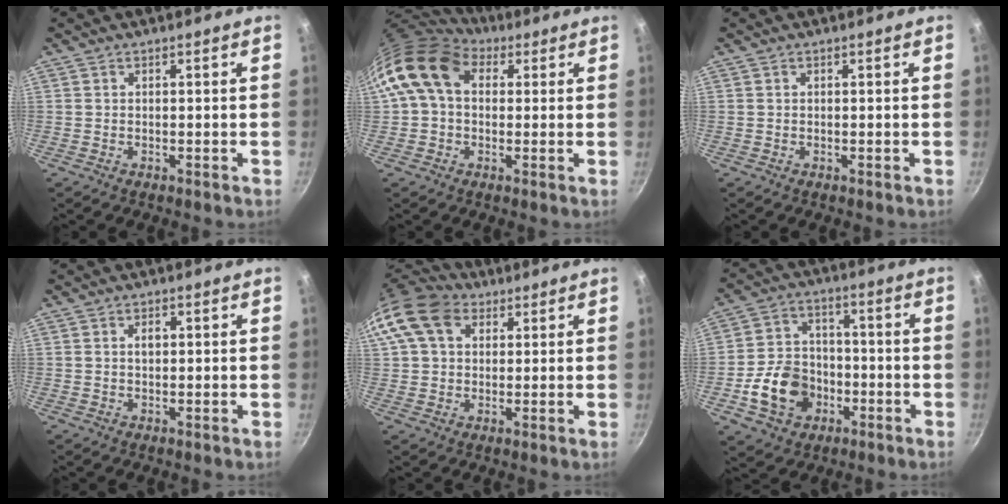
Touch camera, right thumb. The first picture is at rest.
{"total": 13.3, "force": [3.7, 9.5, 8.5], "torque": [-0.136, 0.015, 0.048]}
{"total": 0.0}
{"total": 1.8, "force": [0.4, 1.2, 1.4], "torque": [-0.014, 0.004, 0.006]}
{"total": 12.7, "force": [4.7, 9.4, 7.2], "torque": [-0.126, 0.016, 0.071]}
{"total": 12.7, "force": [-4.1, 10.1, 6.6], "torque": [-0.092, 0.040, -0.069]}